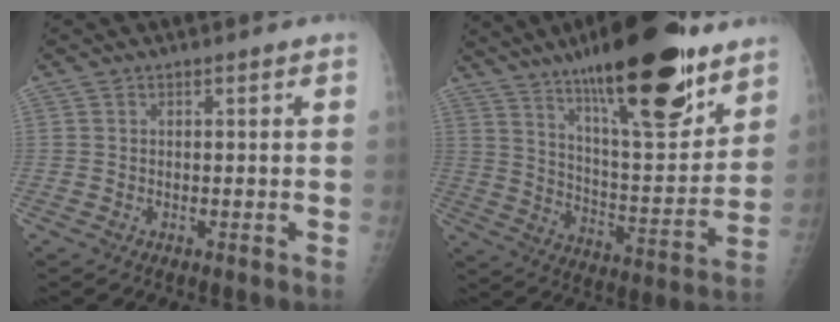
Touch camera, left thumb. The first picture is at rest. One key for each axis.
{"total": 26.5, "fx": 17.4, "fy": 7.2, "fz": 18.8, "tx": -0.265, "ty": -0.070, "tz": 0.280}